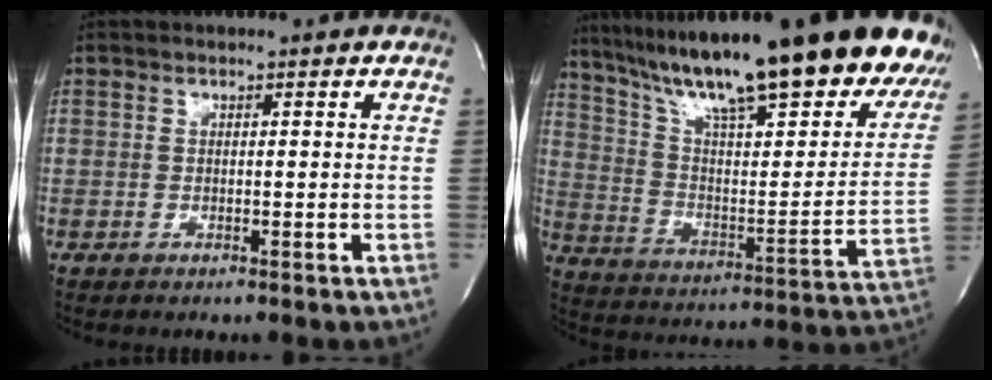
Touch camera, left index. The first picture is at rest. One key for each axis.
{"total": 32.9, "fx": 25.2, "fy": 5.4, "fz": 20.5, "tx": -0.301, "ty": -0.035, "tz": 0.358}